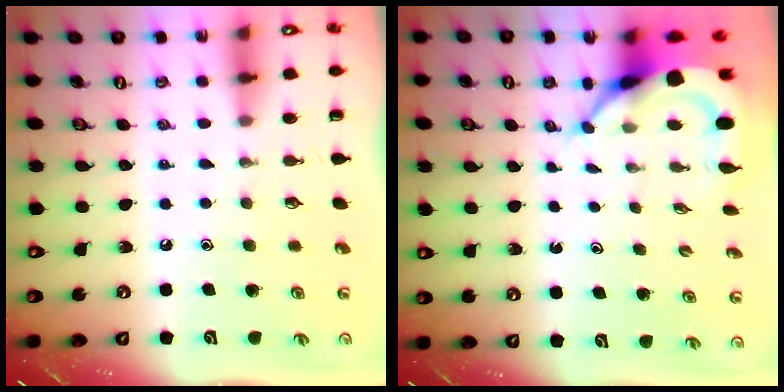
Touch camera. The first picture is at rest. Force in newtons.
{"total": 5.5, "press": 5.4, "slide": 0.6}